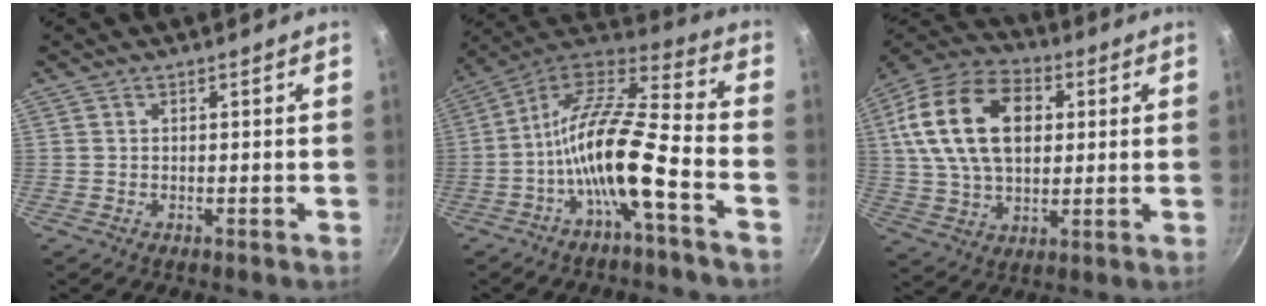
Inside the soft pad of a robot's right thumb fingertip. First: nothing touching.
{"total": 16.3, "force": [-6.0, 4.1, 14.6], "torque": [-0.267, 0.055, -0.125]}
{"total": 21.2, "force": [4.5, 13.9, 15.4], "torque": [-0.265, 0.014, 0.069]}